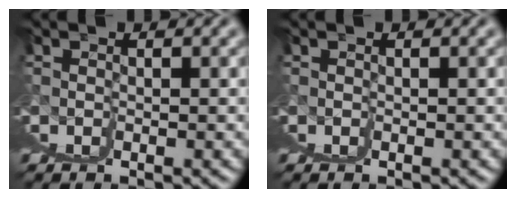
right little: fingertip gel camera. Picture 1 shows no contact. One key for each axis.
{"total": 0.0}